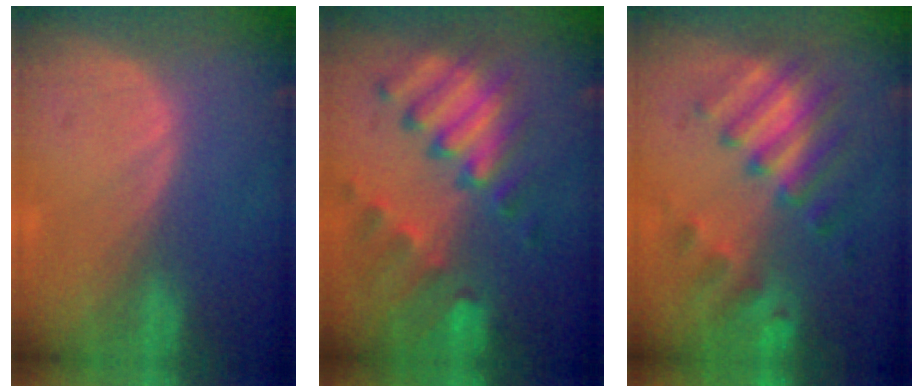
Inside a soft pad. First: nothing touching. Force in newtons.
{"total": 10.0, "press": 8.8, "slide": 4.7}
{"total": 7.9, "press": 7.6, "slide": 1.9}